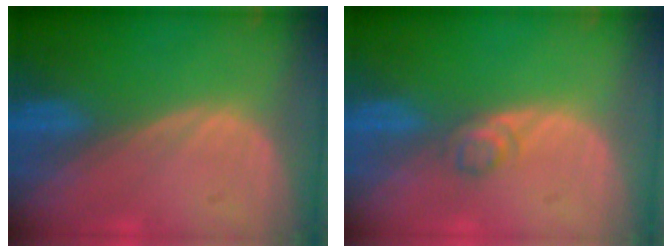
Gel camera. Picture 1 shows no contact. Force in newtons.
{"total": 1.9, "press": 1.8, "slide": 0.2}